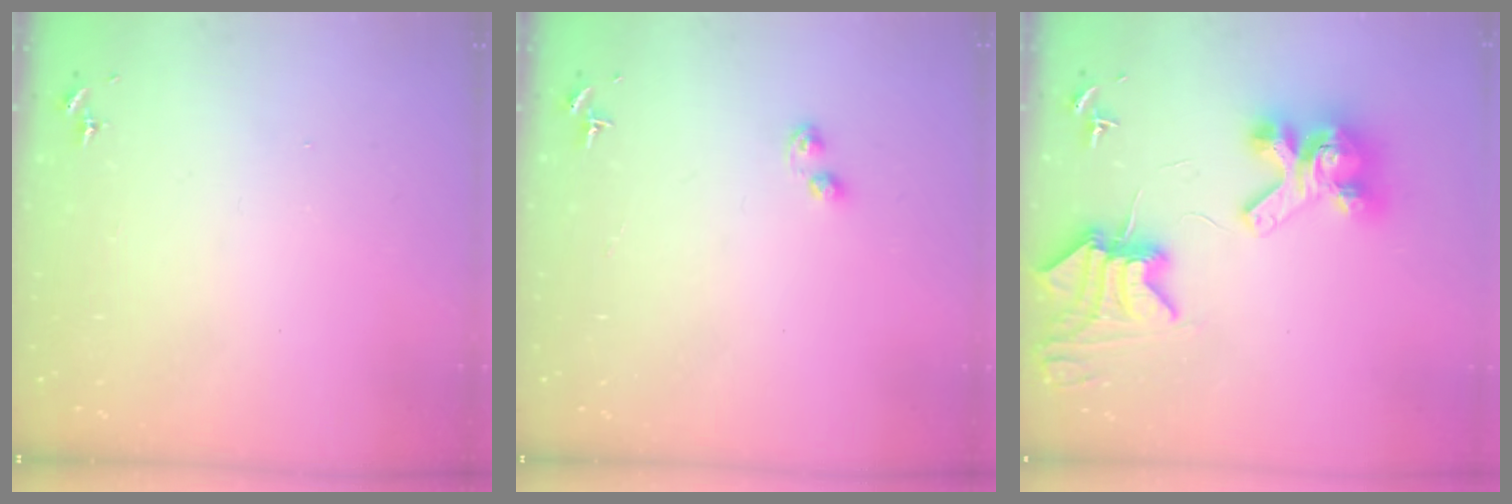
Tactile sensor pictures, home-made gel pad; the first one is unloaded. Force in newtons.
{"total": 3.2, "press": 3.1, "slide": 0.9}
{"total": 11.0, "press": 10.9, "slide": 1.5}